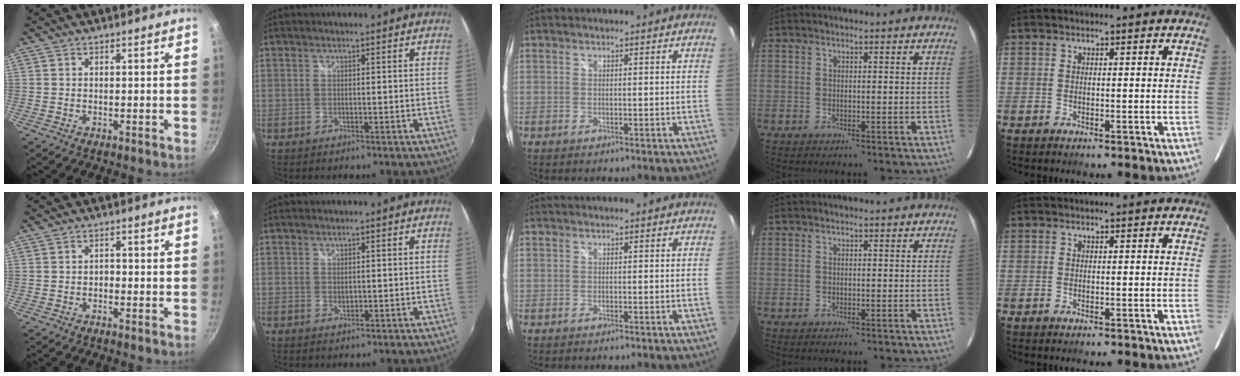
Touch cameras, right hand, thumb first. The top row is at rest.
{"thumb": {"total": 1.1, "force": [-0.5, 0.8, 0.6], "torque": [-0.006, 0.007, -0.010]}, "index": {"total": 1.2, "force": [0.1, 0.8, 0.8], "torque": [-0.012, 0.000, 0.003]}}